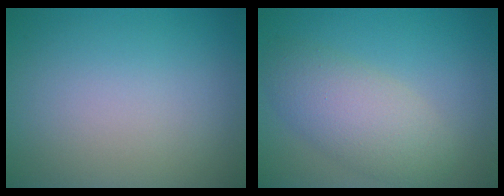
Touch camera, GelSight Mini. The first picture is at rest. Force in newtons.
{"total": 4.8, "press": 4.8, "slide": 0.1}